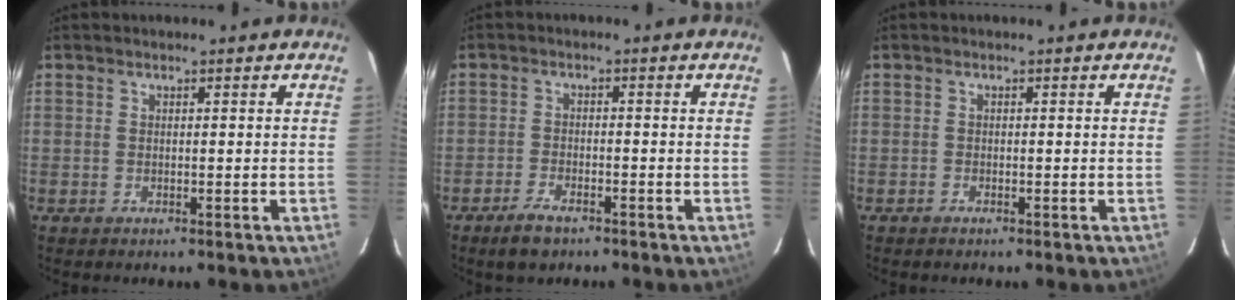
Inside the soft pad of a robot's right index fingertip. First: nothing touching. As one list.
[{"total": 4.6, "force": [-3.4, 1.8, 2.5], "torque": [-0.067, -0.004, -0.064]}, {"total": 0.6, "force": [-0.5, 0.2, 0.1], "torque": [-0.003, 0.000, -0.012]}]